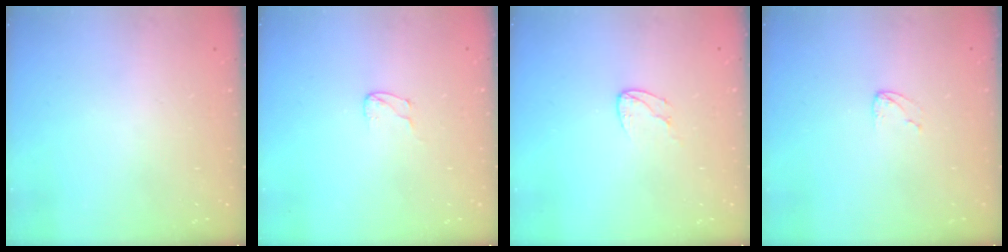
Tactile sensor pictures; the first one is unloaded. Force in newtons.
{"total": 4.4, "press": 4.4, "slide": 0.4}
{"total": 5.8, "press": 5.8, "slide": 0.5}
{"total": 3.6, "press": 3.6, "slide": 0.3}